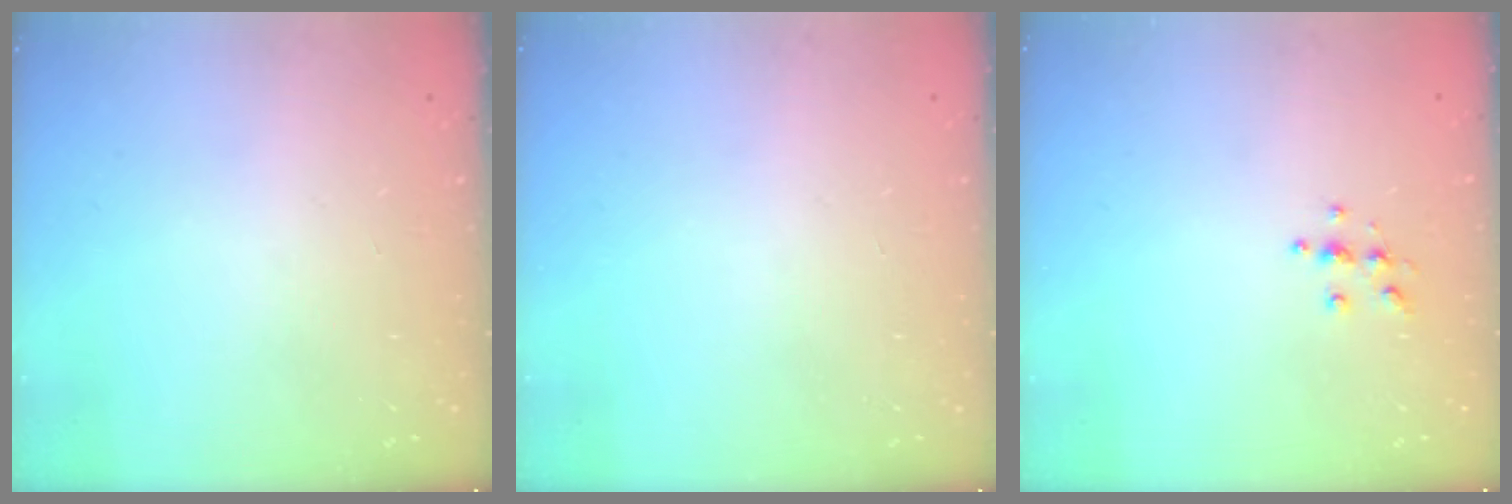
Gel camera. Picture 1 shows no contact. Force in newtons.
{"total": 0.0}
{"total": 4.2, "press": 4.2, "slide": 0.3}